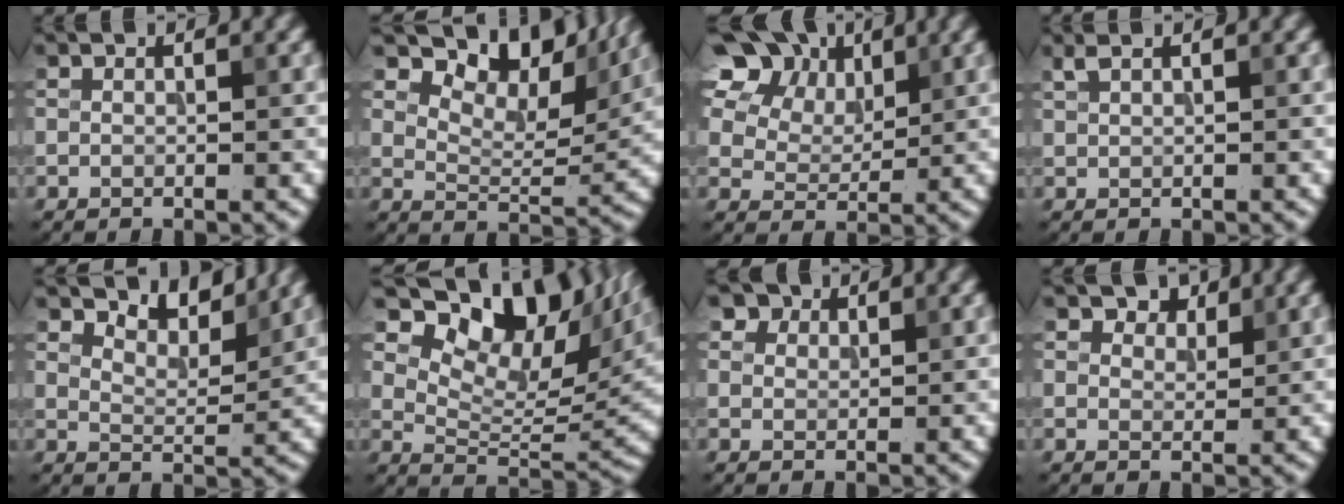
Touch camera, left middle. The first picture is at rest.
{"total": 8.4, "force": [5.8, 3.8, 4.8], "torque": [-0.069, -0.005, 0.093]}
{"total": 15.7, "force": [8.7, 10.5, 7.9], "torque": [-0.183, 0.048, 0.165]}
{"total": 1.1, "force": [0.8, 0.3, 0.7], "torque": [-0.018, 0.001, 0.019]}
{"total": 4.7, "force": [4.4, 0.9, 1.6], "torque": [-0.040, -0.003, 0.061]}
{"total": 11.9, "force": [7.2, 5.8, 7.6], "torque": [-0.107, 0.001, 0.125]}
{"total": 3.2, "force": [2.3, 2.0, 1.1], "torque": [-0.033, 0.000, 0.037]}
{"total": 2.4, "force": [1.9, 1.2, 0.8], "torque": [-0.015, -0.007, 0.028]}